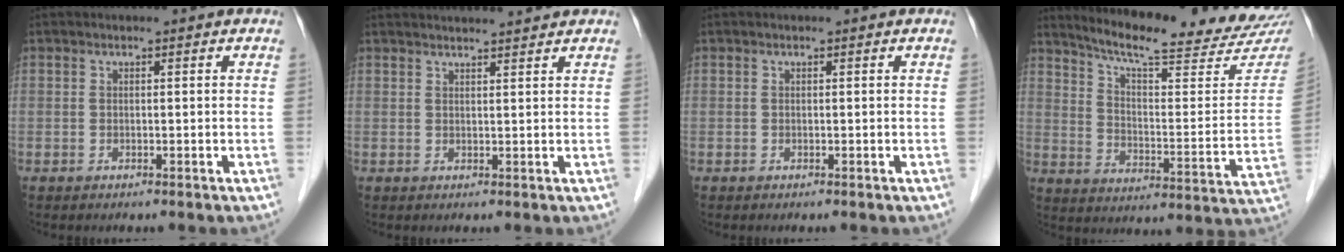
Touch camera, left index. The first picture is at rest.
{"total": 7.3, "force": [7.0, -0.2, 2.0], "torque": [-0.027, 0.024, 0.087]}
{"total": 0.0}
{"total": 22.8, "force": [20.9, 1.6, 8.9], "torque": [-0.130, -0.070, 0.273]}